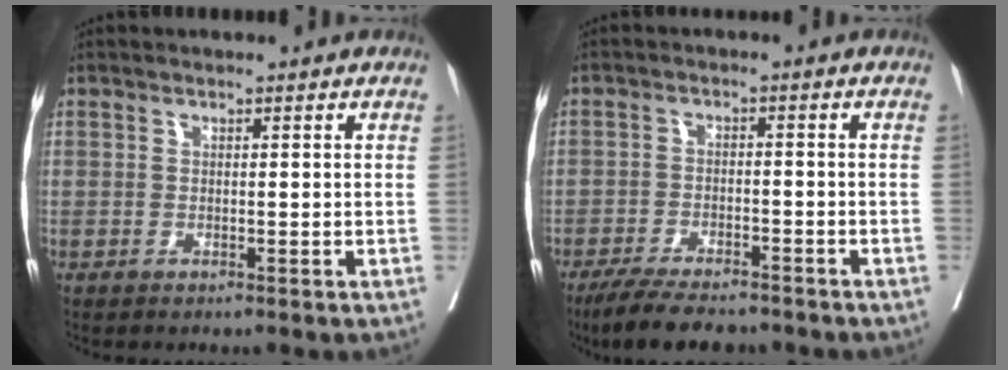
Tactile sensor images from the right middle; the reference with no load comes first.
{"total": 8.8, "force": [-7.6, 2.3, 4.0], "torque": [-0.062, -0.015, -0.122]}